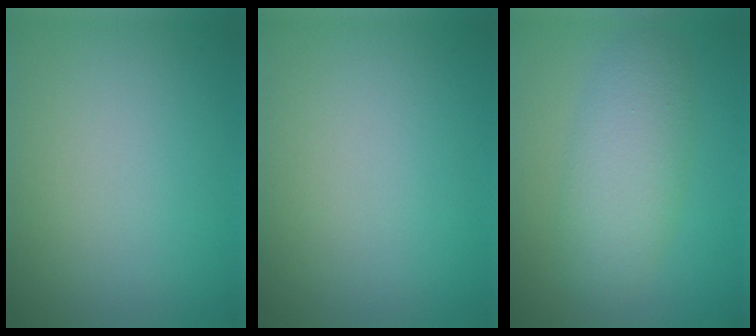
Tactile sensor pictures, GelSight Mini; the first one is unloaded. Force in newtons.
{"total": 0.0}
{"total": 5.3, "press": 5.3, "slide": 0.1}